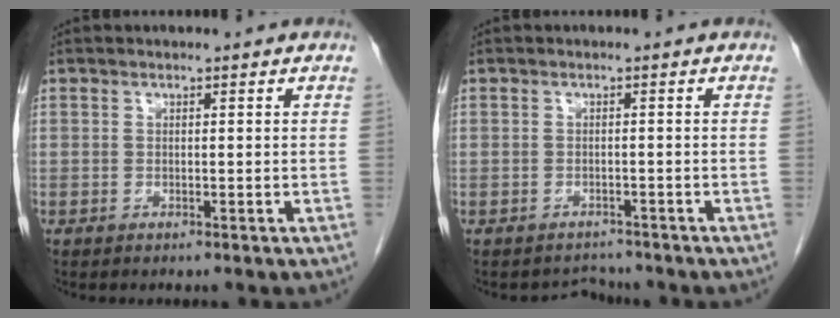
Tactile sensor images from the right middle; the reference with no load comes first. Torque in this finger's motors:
{"motor_torque": [-1.02, 0.08, -0.39, -0.10]}